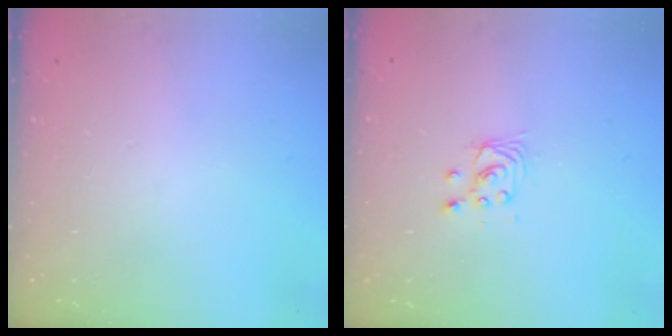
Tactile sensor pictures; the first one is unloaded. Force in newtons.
{"total": 2.7, "press": 2.7, "slide": 0.2}